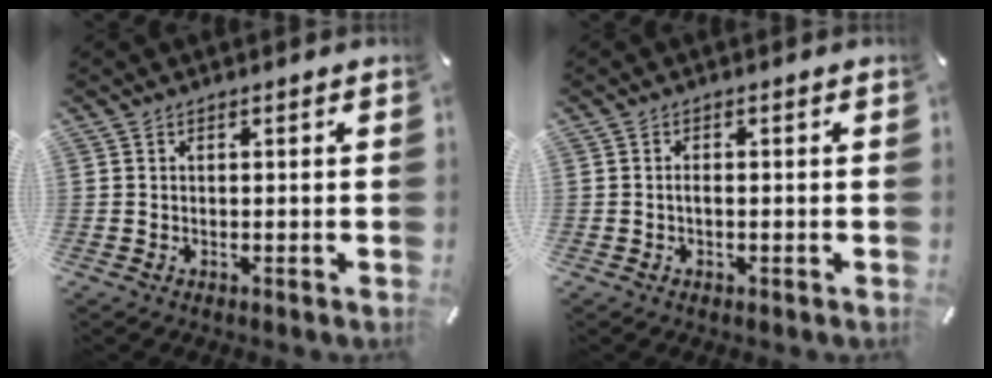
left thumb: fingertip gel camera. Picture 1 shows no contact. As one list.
[{"total": 1.2, "force": [-0.3, 0.7, 1.0], "torque": [-0.020, 0.001, -0.006]}]